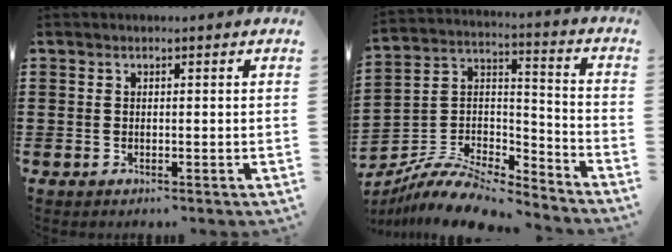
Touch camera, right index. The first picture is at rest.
{"total": 9.8, "force": [-8.4, 3.0, 3.9], "torque": [-0.082, 0.019, -0.168]}